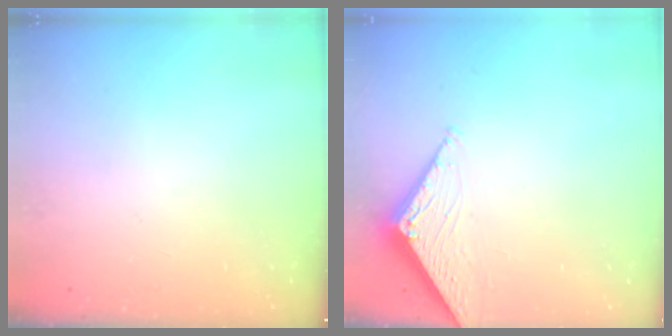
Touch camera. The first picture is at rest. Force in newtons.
{"total": 3.1, "press": 3.1, "slide": 0.4}